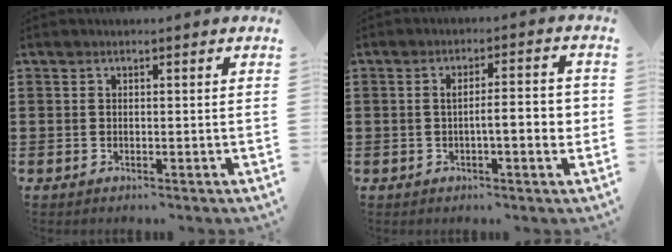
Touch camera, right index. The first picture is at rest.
{"total": 5.5, "force": [-0.8, 0.9, 5.4], "torque": [-0.083, 0.001, -0.019]}